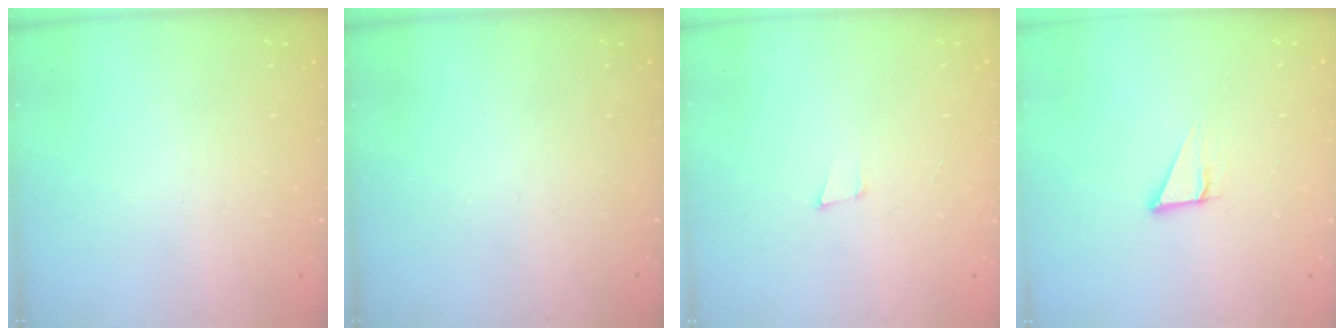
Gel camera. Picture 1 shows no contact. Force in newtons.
{"total": 0.0}
{"total": 3.6, "press": 2.5, "slide": 2.7}
{"total": 2.9, "press": 2.9, "slide": 0.2}